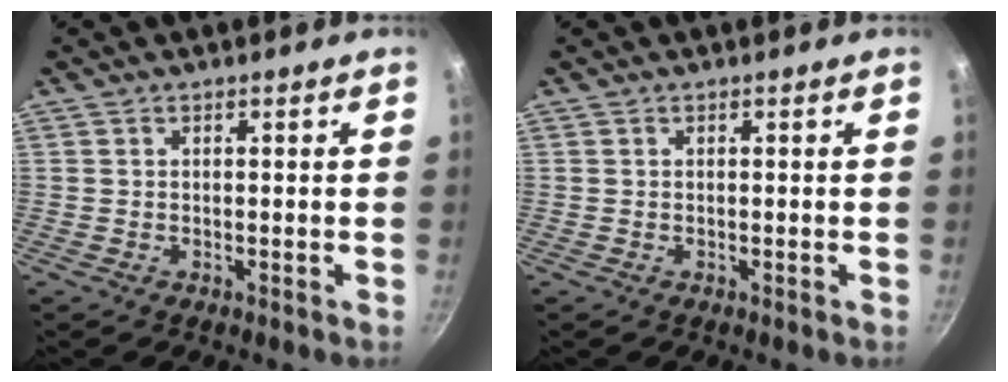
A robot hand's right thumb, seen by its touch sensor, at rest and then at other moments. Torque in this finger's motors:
{"motor_torque": [0.00, 0.00, -0.05, -0.05, 0.00]}